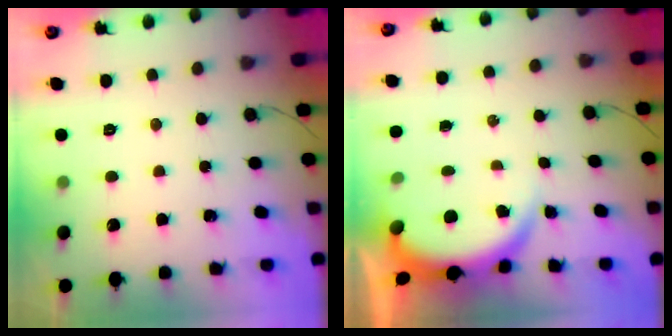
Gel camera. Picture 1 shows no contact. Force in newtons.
{"total": 4.1, "press": 4.1, "slide": 0.1}